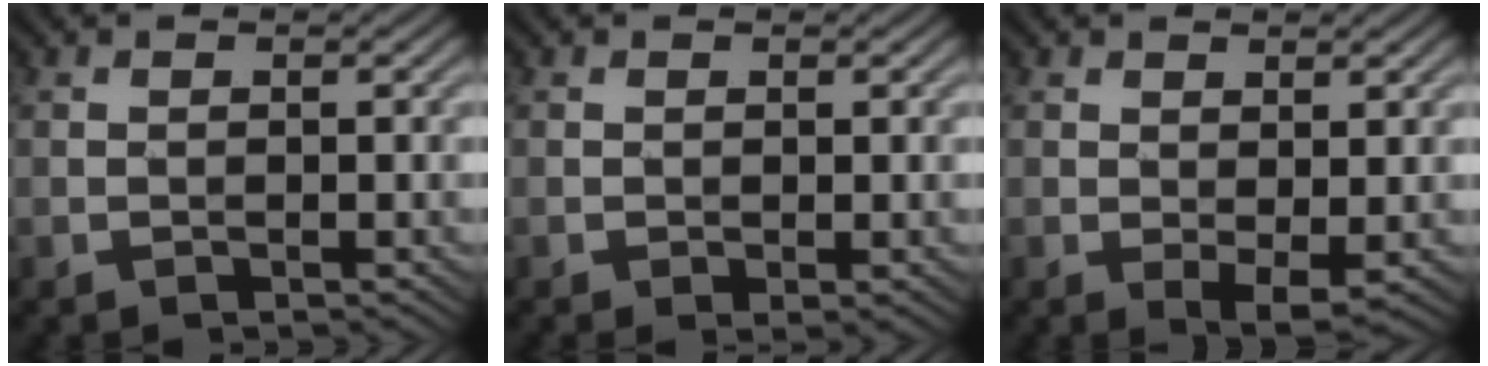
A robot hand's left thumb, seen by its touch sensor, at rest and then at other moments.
{"total": 0.6, "force": [0.0, 0.1, 0.6], "torque": [-0.011, -0.004, 0.000]}
{"total": 2.1, "force": [0.5, 0.8, 1.9], "torque": [-0.037, -0.006, 0.014]}